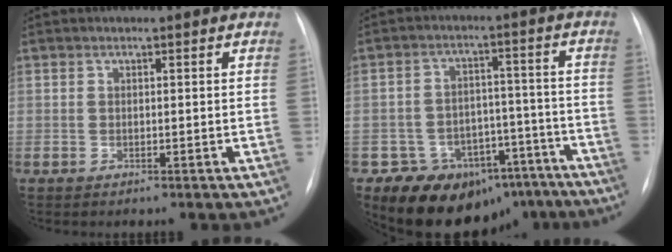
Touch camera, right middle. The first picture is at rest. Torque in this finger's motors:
{"motor_torque": [1.11, -1.03, 0.21, 0.11]}